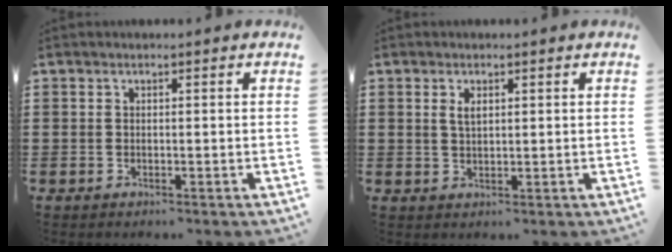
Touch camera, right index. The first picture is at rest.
{"total": 2.0, "force": [0.7, 0.8, 1.6], "torque": [-0.035, 0.004, 0.012]}